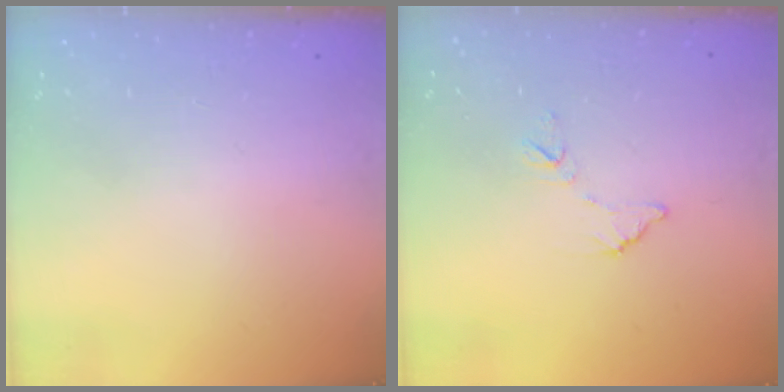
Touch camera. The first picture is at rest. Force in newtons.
{"total": 7.5, "press": 7.5, "slide": 0.4}